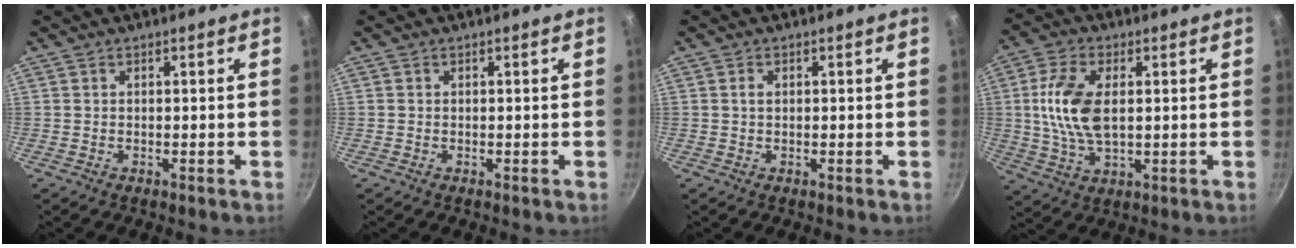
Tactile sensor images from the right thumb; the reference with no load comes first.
{"total": 0.0}
{"total": 1.0, "force": [0.2, 0.7, 0.7], "torque": [-0.012, 0.003, 0.004]}
{"total": 11.3, "force": [1.3, 6.1, 9.4], "torque": [-0.185, 0.005, 0.025]}